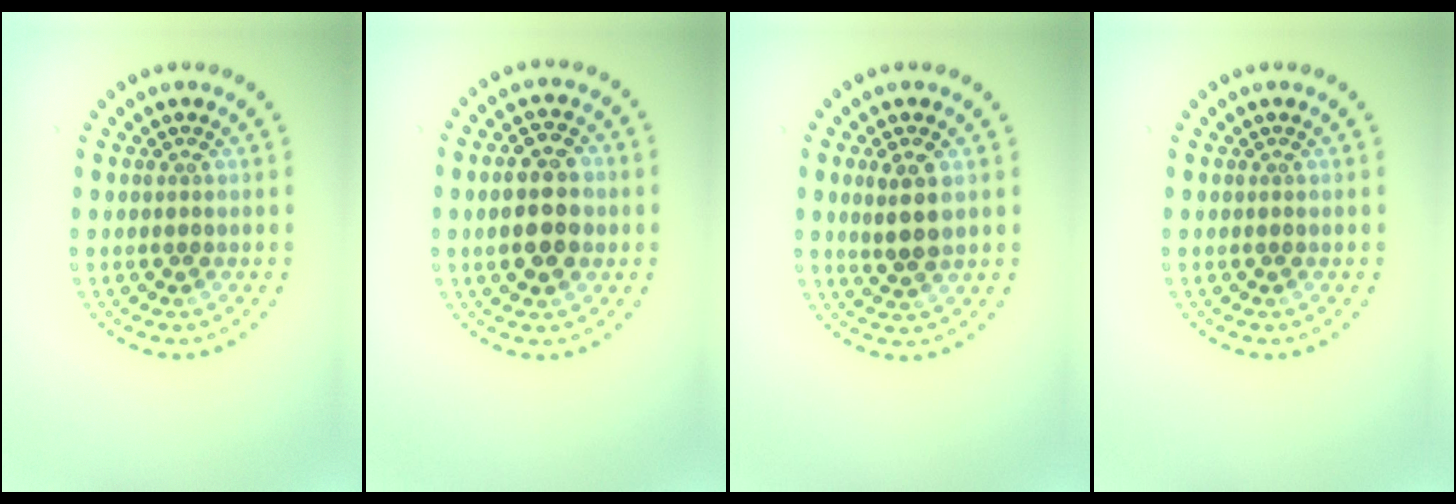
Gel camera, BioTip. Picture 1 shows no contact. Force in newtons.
{"total": 4.8, "press": 4.8, "slide": 0.3}
{"total": 2.8, "press": 2.7, "slide": 0.7}
{"total": 0.0}